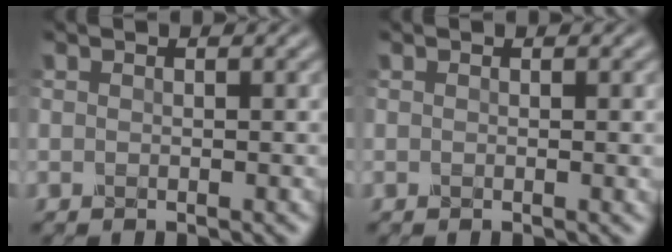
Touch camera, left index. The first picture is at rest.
{"total": 0.8, "force": [-0.1, 0.3, 0.7], "torque": [-0.009, 0.000, -0.001]}